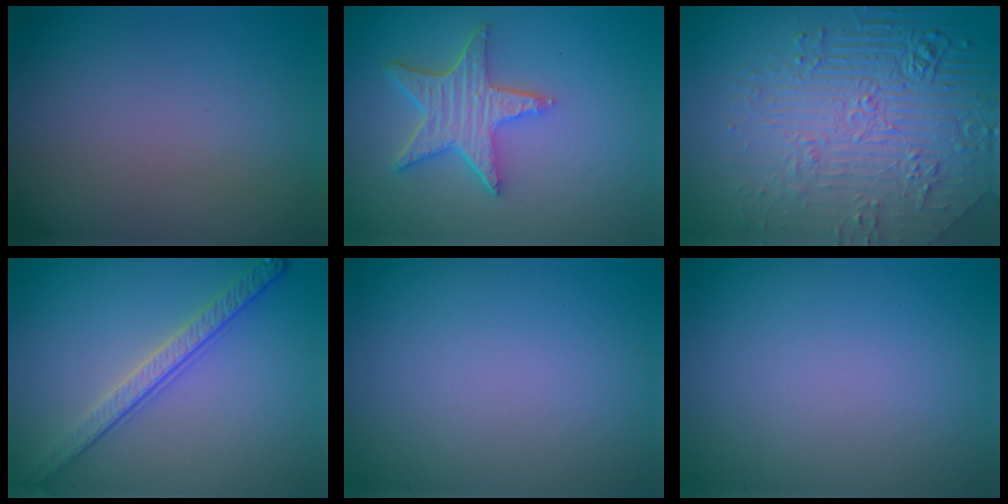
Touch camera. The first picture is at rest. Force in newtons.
{"total": 5.1, "press": 4.1, "slide": 3.1}
{"total": 8.5, "press": 6.3, "slide": 5.7}
{"total": 3.3, "press": 2.9, "slide": 1.5}
{"total": 0.0}
{"total": 0.0}